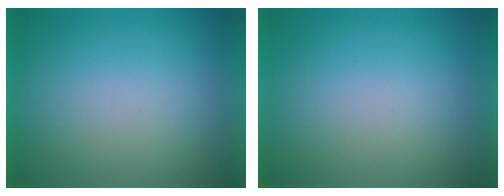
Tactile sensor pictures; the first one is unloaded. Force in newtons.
{"total": 0.0}